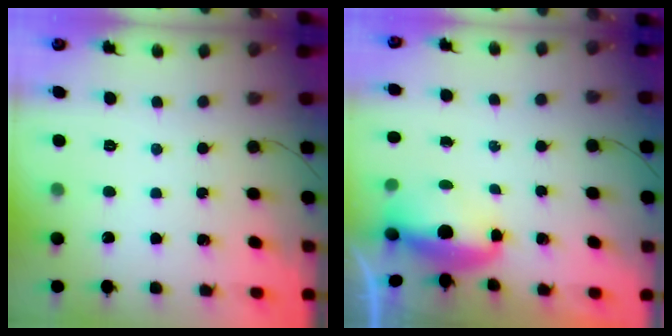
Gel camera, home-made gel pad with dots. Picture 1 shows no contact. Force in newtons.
{"total": 5.3, "press": 5.3, "slide": 0.6}